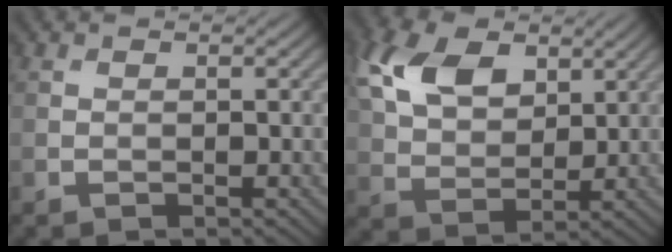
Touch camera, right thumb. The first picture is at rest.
{"total": 9.5, "force": [4.2, 5.7, 6.3], "torque": [-0.166, 0.015, 0.078]}